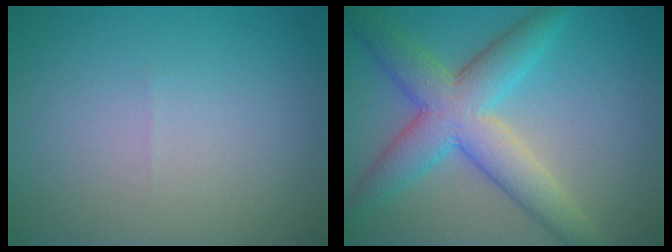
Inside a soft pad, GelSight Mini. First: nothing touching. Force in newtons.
{"total": 7.3, "press": 7.3, "slide": 0.3}